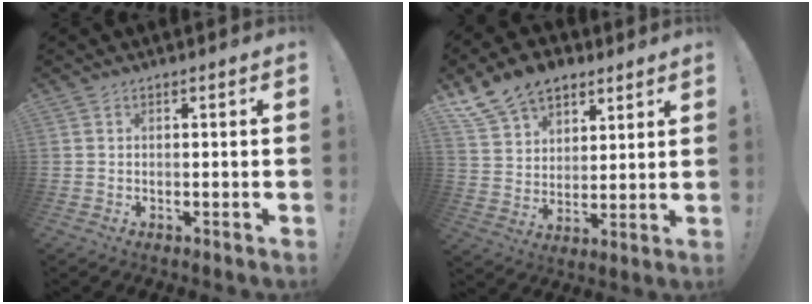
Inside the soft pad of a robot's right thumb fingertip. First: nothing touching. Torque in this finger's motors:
{"motor_torque": [-0.14, 1.00, 0.20, 0.08, 0.23]}